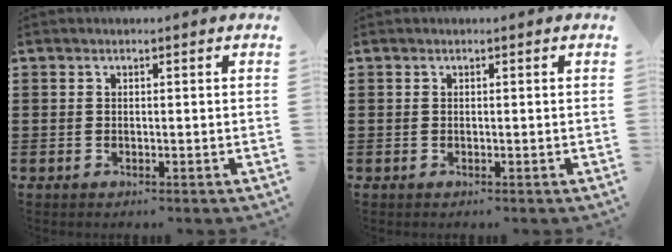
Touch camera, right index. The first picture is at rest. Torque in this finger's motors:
{"motor_torque": [-0.01, 0.01, 0.00, 0.00]}